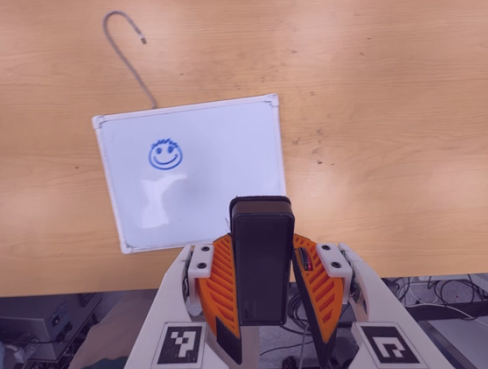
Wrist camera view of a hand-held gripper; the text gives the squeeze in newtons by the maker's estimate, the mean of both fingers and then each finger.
{"total": 6.2, "left": 5.2, "right": 7.2}